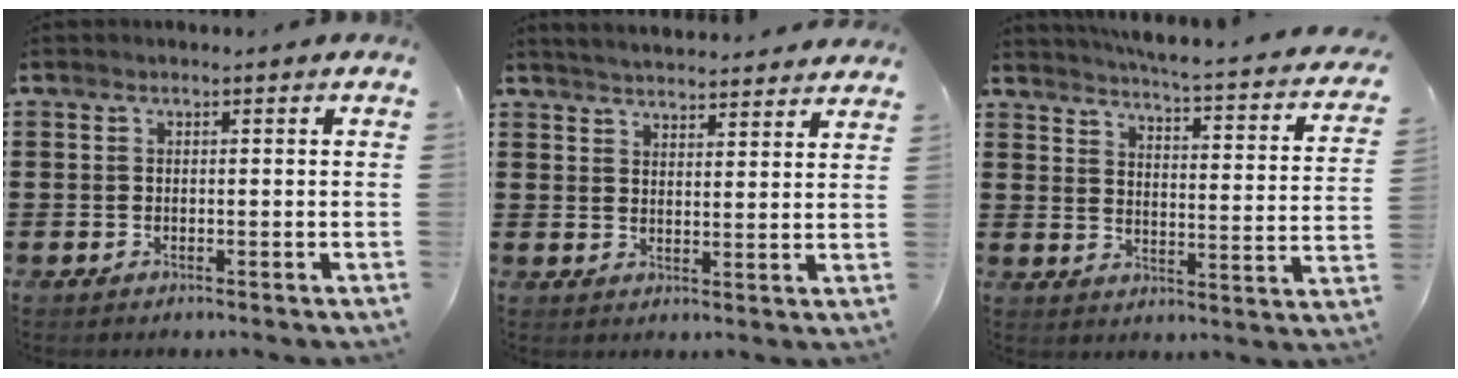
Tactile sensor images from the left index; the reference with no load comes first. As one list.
[{"total": 3.7, "force": [3.7, -0.4, 0.2], "torque": [-0.017, -0.021, 0.066]}, {"total": 3.7, "force": [3.3, -0.5, 1.7], "torque": [-0.045, -0.039, 0.043]}]